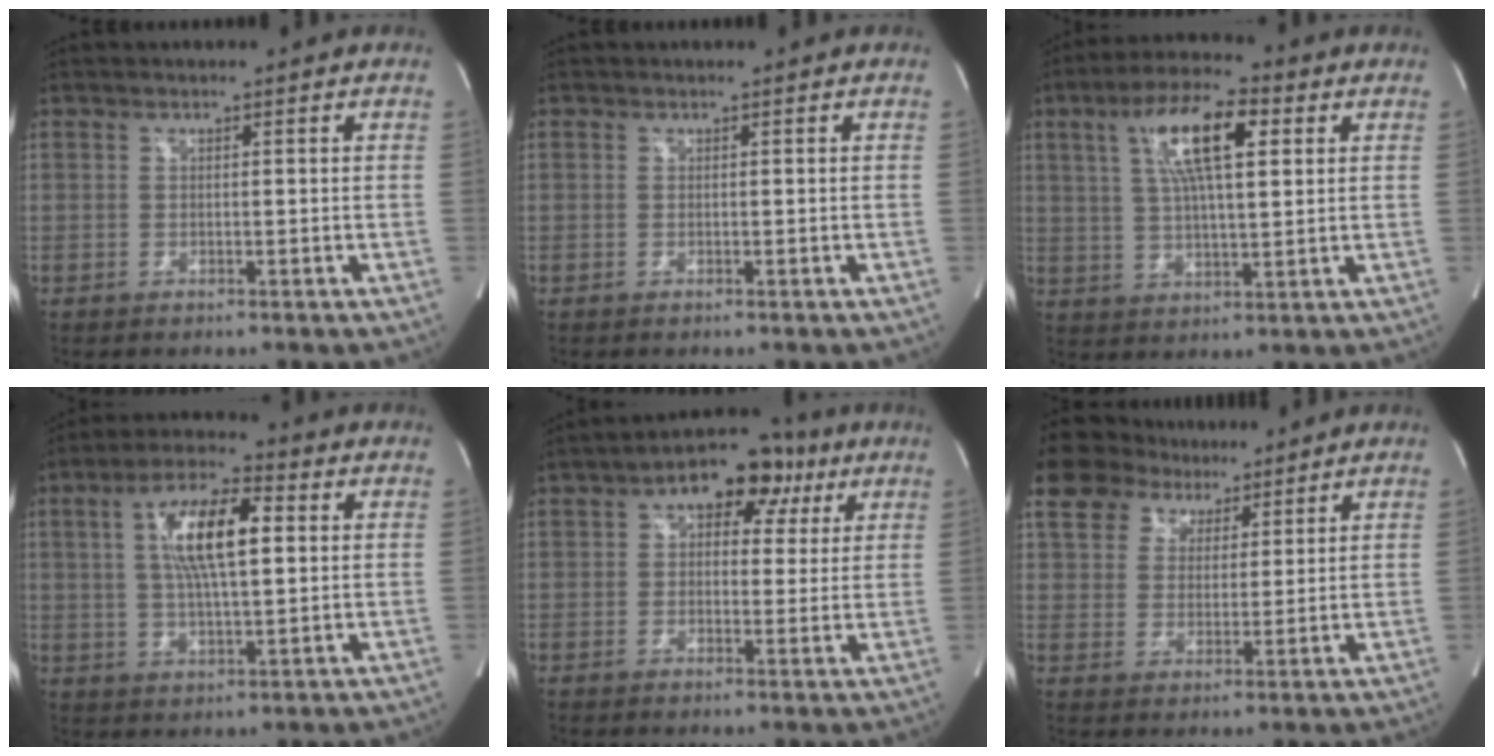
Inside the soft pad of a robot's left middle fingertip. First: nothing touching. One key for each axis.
{"total": 0.0}
{"total": 12.2, "fx": 4.3, "fy": 2.9, "fz": 11.0, "tx": -0.206, "ty": 0.022, "tz": 0.076}
{"total": 11.8, "fx": 2.6, "fy": 2.9, "fz": 11.1, "tx": -0.210, "ty": 0.019, "tz": 0.044}
{"total": 10.1, "fx": 4.4, "fy": 5.6, "fz": 7.2, "tx": -0.094, "ty": 0.039, "tz": 0.059}
{"total": 11.0, "fx": 7.9, "fy": 6.5, "fz": 4.0, "tx": -0.079, "ty": 0.041, "tz": 0.143}